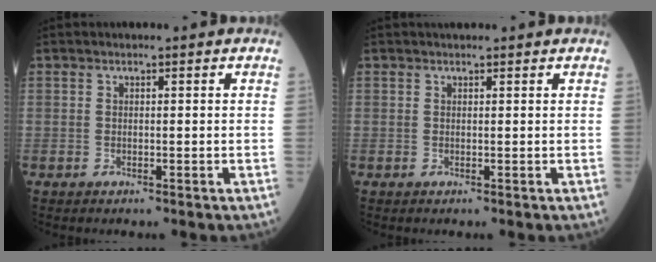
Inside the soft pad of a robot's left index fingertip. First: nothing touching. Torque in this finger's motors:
{"motor_torque": [-0.09, 0.00, -0.01, 0.01]}